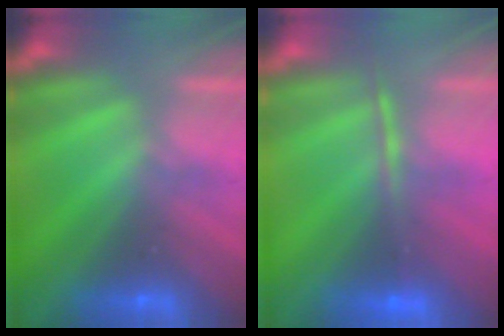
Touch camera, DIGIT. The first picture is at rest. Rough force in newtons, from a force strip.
{"total": 1.5}